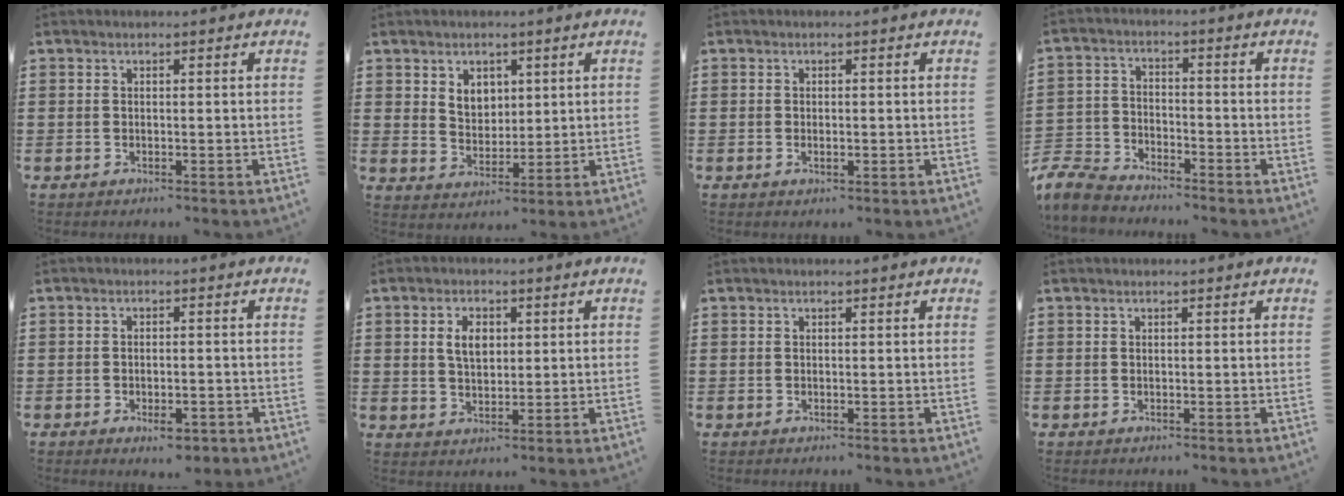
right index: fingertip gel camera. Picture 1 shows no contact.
{"total": 4.1, "force": [2.1, 3.2, 1.4], "torque": [-0.032, 0.008, 0.037]}
{"total": 0.9, "force": [-0.2, 0.2, 0.8], "torque": [-0.018, -0.006, -0.002]}
{"total": 5.6, "force": [-5.4, 1.2, 1.0], "torque": [-0.043, 0.000, -0.114]}
{"total": 2.9, "force": [-1.9, 1.1, 2.0], "torque": [-0.033, 0.003, -0.035]}
{"total": 4.2, "force": [1.0, 2.6, 3.2], "torque": [-0.061, 0.010, 0.013]}
{"total": 0.0}
{"total": 0.0}